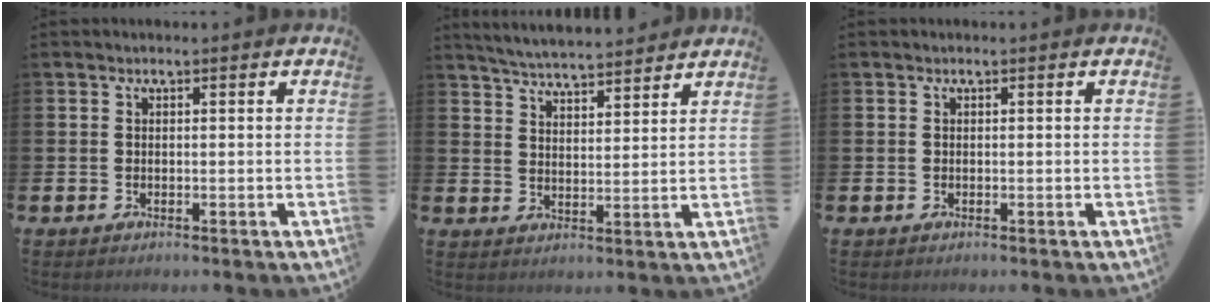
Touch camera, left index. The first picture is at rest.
{"total": 5.1, "force": [5.1, 0.1, 0.5], "torque": [-0.029, -0.031, 0.090]}
{"total": 0.0}